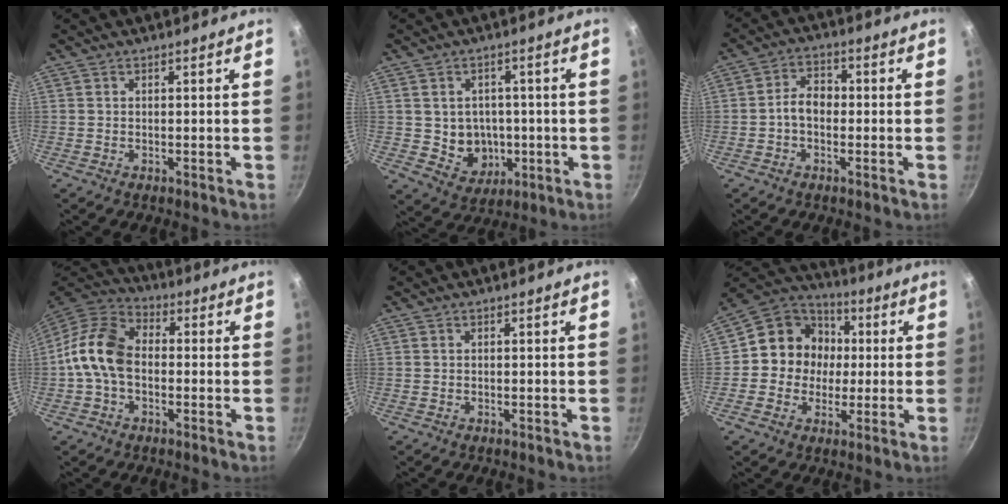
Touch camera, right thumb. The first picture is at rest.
{"total": 8.0, "force": [-0.6, 7.0, 3.7], "torque": [-0.026, 0.005, 0.004]}
{"total": 5.1, "force": [-0.8, 3.6, 3.5], "torque": [-0.041, 0.023, -0.023]}
{"total": 12.0, "force": [-1.1, 8.4, 8.5], "torque": [-0.140, 0.034, -0.041]}
{"total": 0.0}
{"total": 13.1, "force": [0.7, 11.8, 5.5], "torque": [-0.051, 0.023, -0.005]}